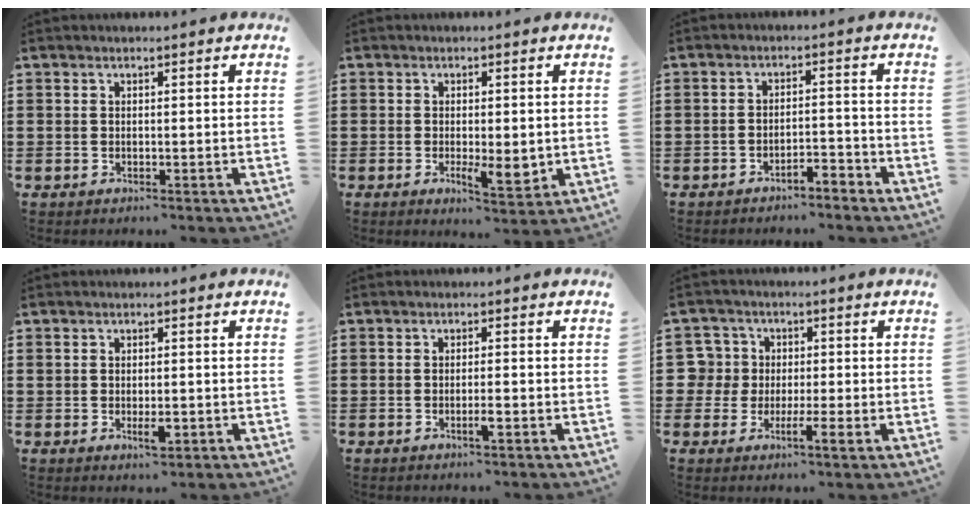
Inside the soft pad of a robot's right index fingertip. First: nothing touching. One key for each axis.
{"total": 4.6, "fx": -0.9, "fy": 1.7, "fz": 4.2, "tx": -0.085, "ty": -0.004, "tz": -0.017}
{"total": 2.7, "fx": -2.6, "fy": 0.3, "fz": 0.6, "tx": -0.015, "ty": 0.005, "tz": -0.053}
{"total": 2.3, "fx": -0.6, "fy": 1.0, "fz": 2.0, "tx": -0.035, "ty": -0.001, "tz": -0.010}
{"total": 1.8, "fx": -0.8, "fy": 0.1, "fz": 1.6, "tx": -0.028, "ty": -0.001, "tz": -0.014}
{"total": 5.0, "fx": -0.4, "fy": 4.5, "fz": 2.2, "tx": -0.068, "ty": 0.012, "tz": -0.011}